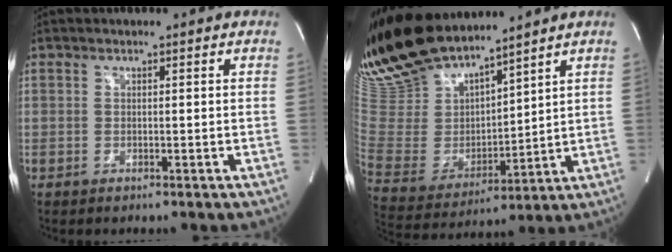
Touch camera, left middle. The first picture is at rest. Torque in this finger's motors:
{"motor_torque": [0.37, -0.35, 1.05, 0.21]}